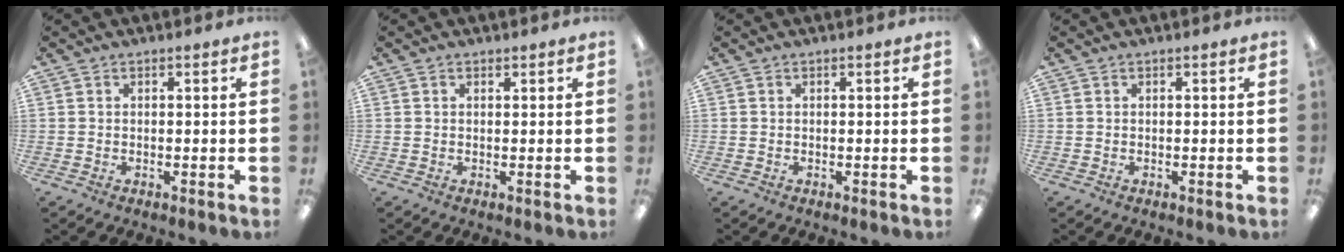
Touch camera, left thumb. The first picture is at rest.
{"total": 0.6, "force": [0.5, 0.4, 0.1], "torque": [-0.002, 0.003, 0.008]}
{"total": 0.0}
{"total": 0.0}